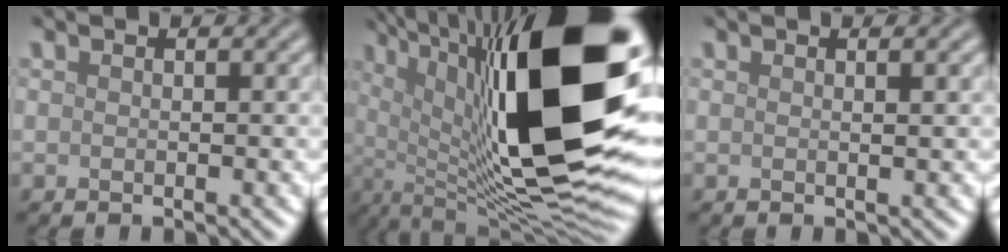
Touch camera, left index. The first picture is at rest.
{"total": 18.8, "force": [4.1, 5.8, 17.4], "torque": [-0.272, 0.003, 0.069]}
{"total": 0.7, "force": [0.3, 0.3, 0.6], "torque": [-0.001, 0.001, 0.003]}